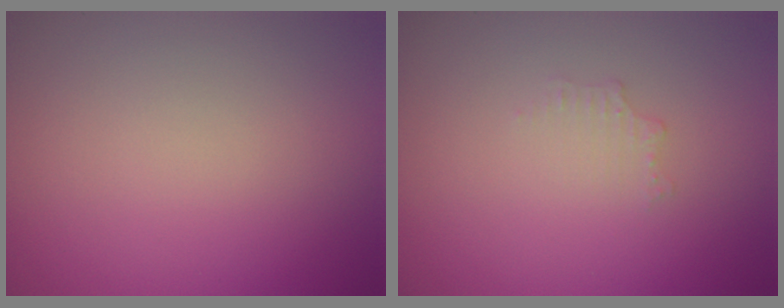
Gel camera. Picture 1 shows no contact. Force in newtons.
{"total": 0.6, "press": 0.4, "slide": 0.3}